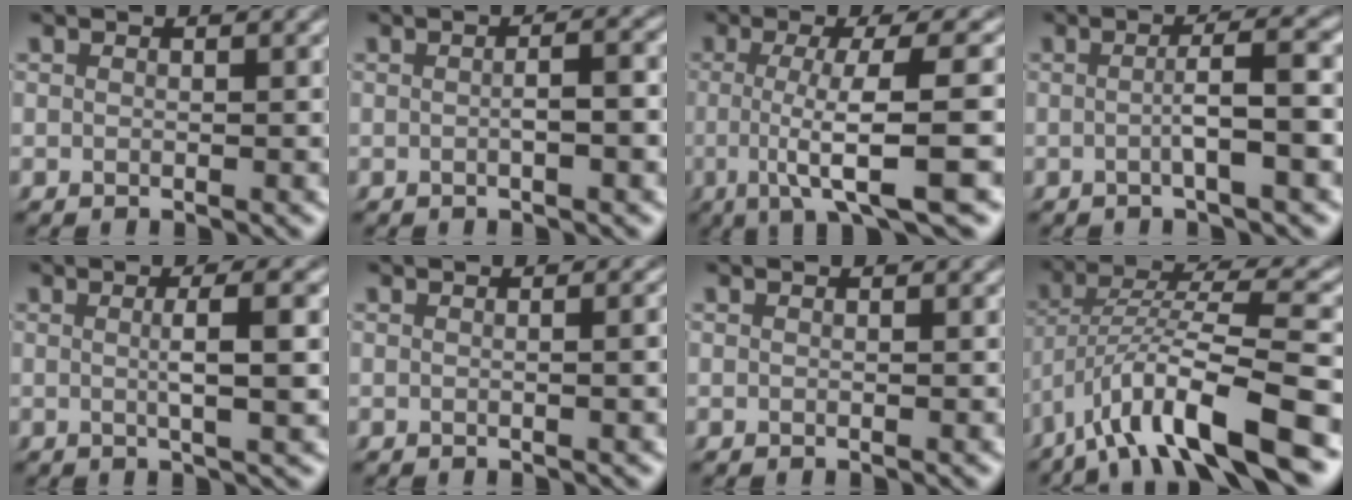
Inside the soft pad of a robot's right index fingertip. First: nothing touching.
{"total": 1.9, "force": [-0.2, 0.4, 1.9], "torque": [-0.022, 0.003, -0.005]}
{"total": 7.3, "force": [-2.1, 0.9, 7.0], "torque": [-0.118, -0.019, -0.023]}
{"total": 2.8, "force": [-0.7, -0.3, 2.7], "torque": [-0.041, 0.004, -0.015]}
{"total": 2.6, "force": [0.5, -0.4, 2.5], "torque": [-0.038, 0.001, 0.007]}
{"total": 1.0, "force": [0.0, 0.1, 1.0], "torque": [-0.010, 0.007, -0.003]}
{"total": 0.0}
{"total": 9.3, "force": [-3.7, 4.0, 7.5], "torque": [-0.147, -0.015, -0.051]}